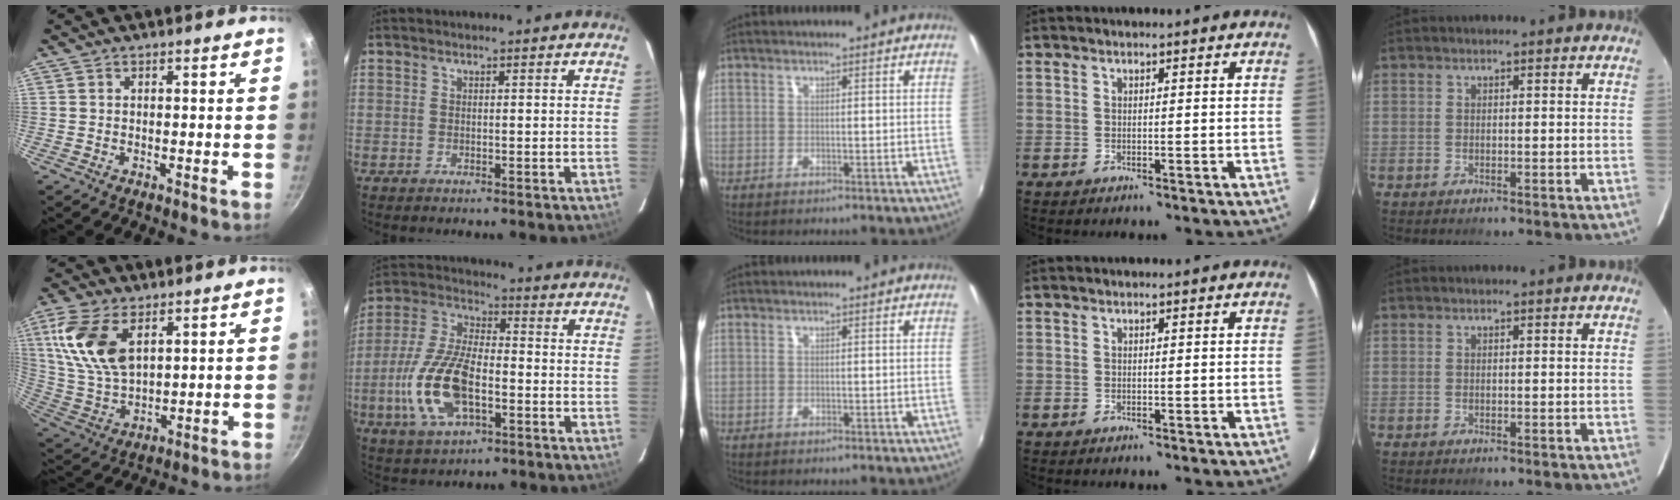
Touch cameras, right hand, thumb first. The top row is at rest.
{"thumb": {"total": 14.4, "force": [5.5, 8.0, 10.7], "torque": [-0.204, -0.020, 0.118]}, "index": {"total": 15.8, "force": [-4.7, 7.3, 13.2], "torque": [-0.292, -0.004, -0.084]}}